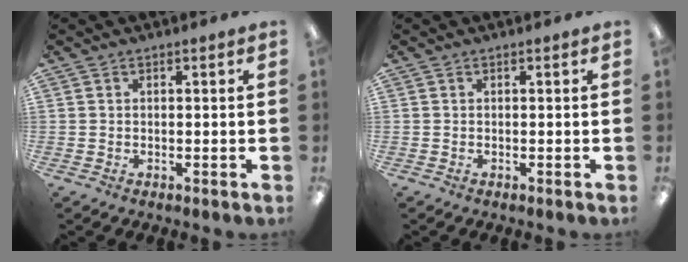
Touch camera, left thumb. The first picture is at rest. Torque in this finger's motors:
{"motor_torque": [0.00, 0.00, -0.09, 0.22, 0.00]}